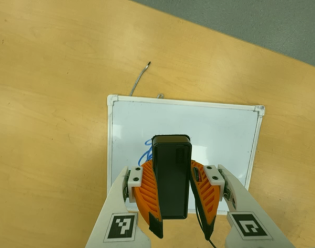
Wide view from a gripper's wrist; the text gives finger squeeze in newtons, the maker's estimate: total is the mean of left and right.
{"total": 8.0, "left": 6.5, "right": 9.5}